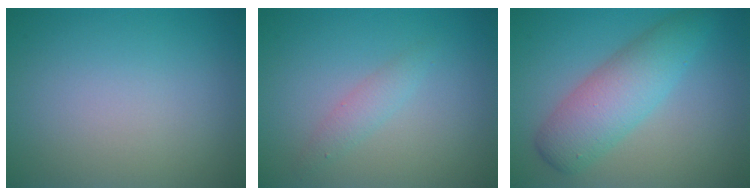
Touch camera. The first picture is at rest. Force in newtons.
{"total": 1.5, "press": 1.5, "slide": 0.0}
{"total": 5.3, "press": 5.3, "slide": 0.1}